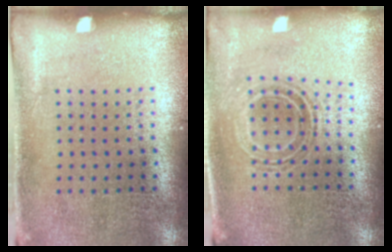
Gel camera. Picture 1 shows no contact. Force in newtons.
{"total": 0.7, "press": 0.7, "slide": 0.2}